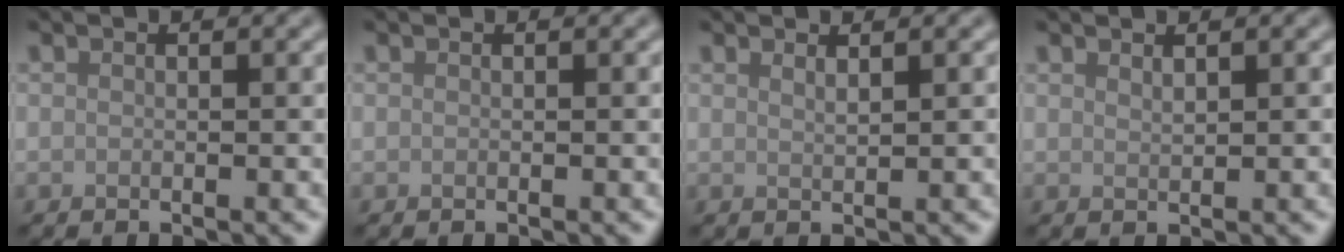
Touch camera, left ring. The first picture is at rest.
{"total": 0.0}
{"total": 0.9, "force": [0.6, 0.2, 0.6], "torque": [-0.004, -0.001, 0.010]}
{"total": 0.6, "force": [0.5, 0.1, 0.3], "torque": [-0.005, -0.001, 0.012]}